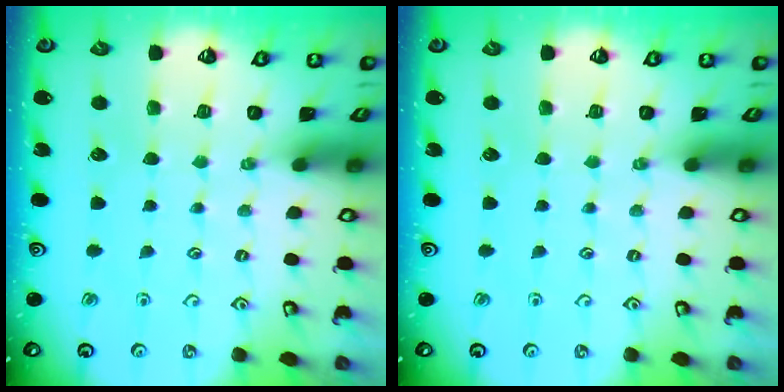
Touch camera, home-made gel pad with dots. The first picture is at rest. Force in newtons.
{"total": 0.0}